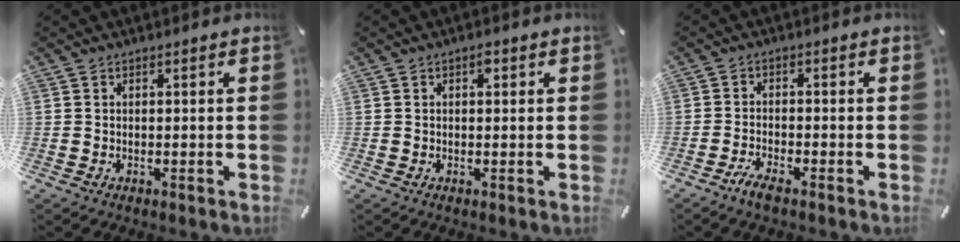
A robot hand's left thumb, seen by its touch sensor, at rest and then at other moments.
{"total": 1.5, "force": [0.4, 0.8, 1.2], "torque": [-0.017, 0.002, 0.005]}
{"total": 3.1, "force": [-2.6, 0.6, 1.6], "torque": [-0.040, 0.007, -0.053]}